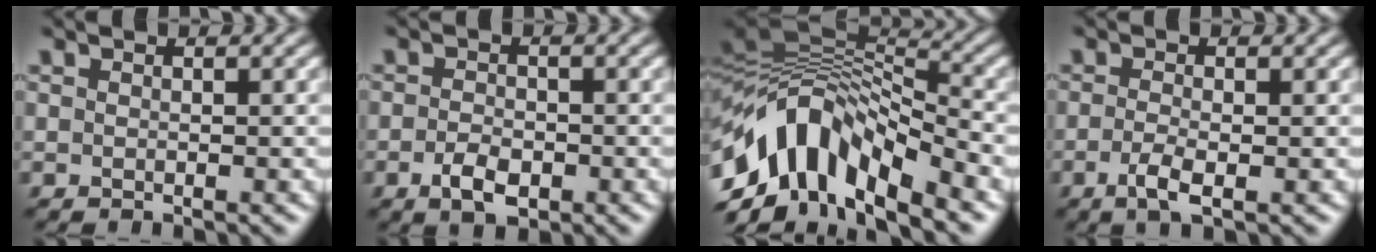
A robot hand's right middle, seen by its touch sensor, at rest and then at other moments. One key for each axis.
{"total": 2.6, "fx": -1.1, "fy": 1.5, "fz": 1.8, "tx": -0.037, "ty": -0.002, "tz": -0.022}
{"total": 12.2, "fx": -5.0, "fy": 6.3, "fz": 9.2, "tx": -0.169, "ty": 0.021, "tz": -0.094}
{"total": 2.2, "fx": -0.8, "fy": 0.6, "fz": 1.9, "tx": -0.045, "ty": -0.003, "tz": -0.019}